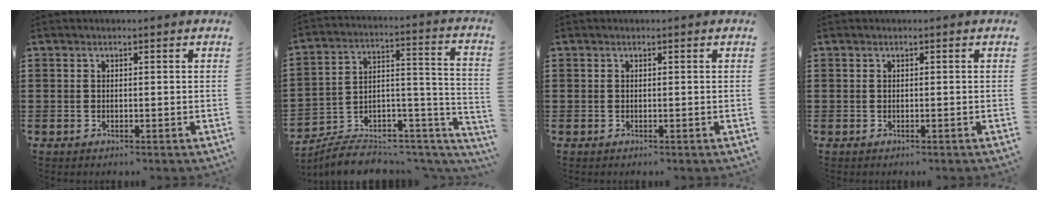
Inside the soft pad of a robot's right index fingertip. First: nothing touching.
{"total": 6.9, "force": [-5.9, 2.6, 2.4], "torque": [-0.037, 0.009, -0.109]}
{"total": 0.0}
{"total": 0.0}